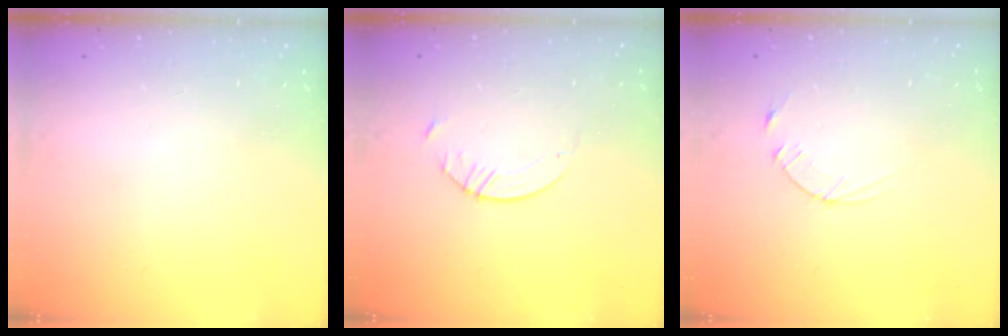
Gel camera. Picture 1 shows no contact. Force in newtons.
{"total": 4.1, "press": 4.1, "slide": 0.4}
{"total": 2.5, "press": 2.5, "slide": 0.3}